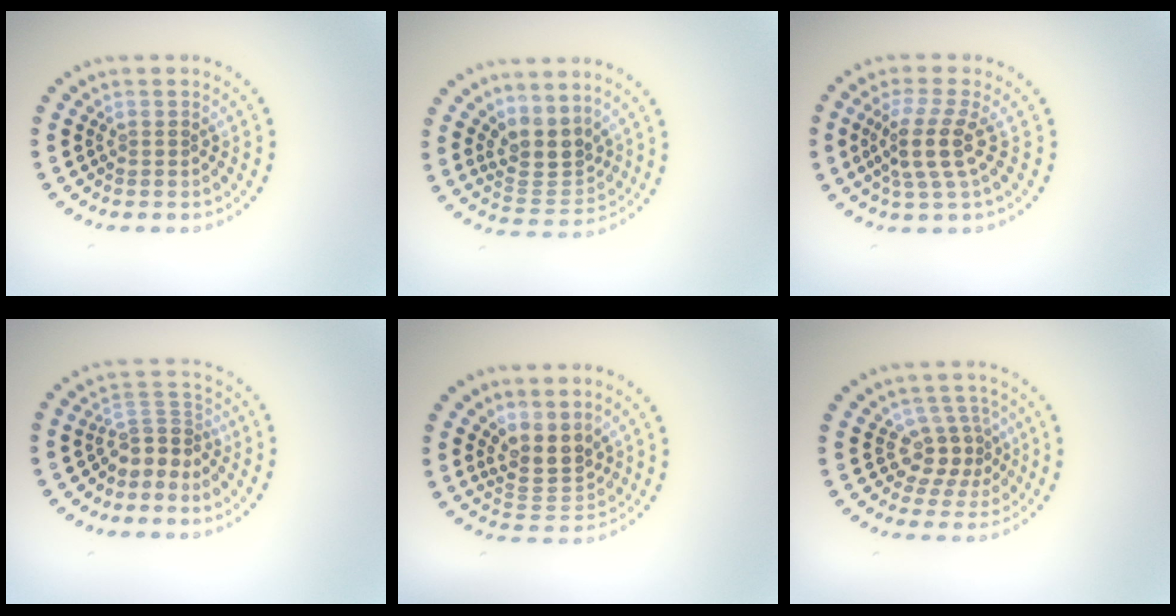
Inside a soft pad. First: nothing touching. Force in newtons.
{"total": 3.4, "press": 2.9, "slide": 1.8}
{"total": 3.5, "press": 2.7, "slide": 2.3}
{"total": 2.9, "press": 1.9, "slide": 2.2}
{"total": 3.5, "press": 3.1, "slide": 1.7}
{"total": 3.0, "press": 2.3, "slide": 1.8}